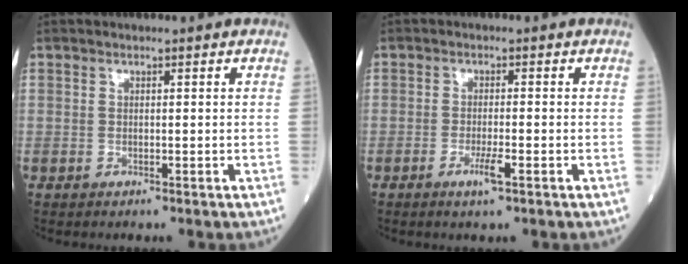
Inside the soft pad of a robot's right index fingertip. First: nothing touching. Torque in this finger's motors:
{"motor_torque": [0.45, -0.08, 0.20, 0.06]}